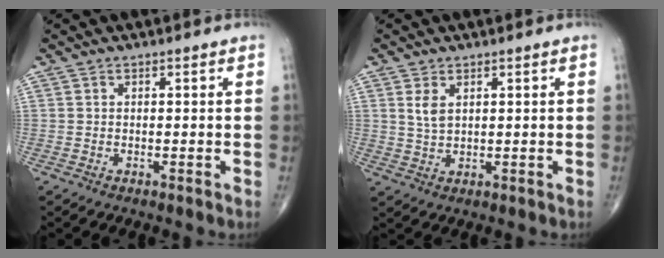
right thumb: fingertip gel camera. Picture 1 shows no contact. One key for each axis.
{"total": 3.1, "fx": 1.3, "fy": 1.7, "fz": 2.2, "tx": -0.041, "ty": -0.004, "tz": 0.032}